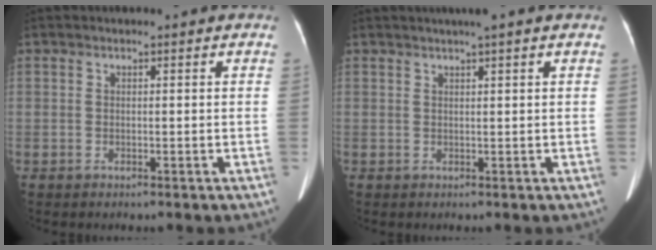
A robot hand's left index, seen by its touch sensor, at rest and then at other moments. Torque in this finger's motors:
{"motor_torque": [0.20, 0.13, -0.22, -0.06]}